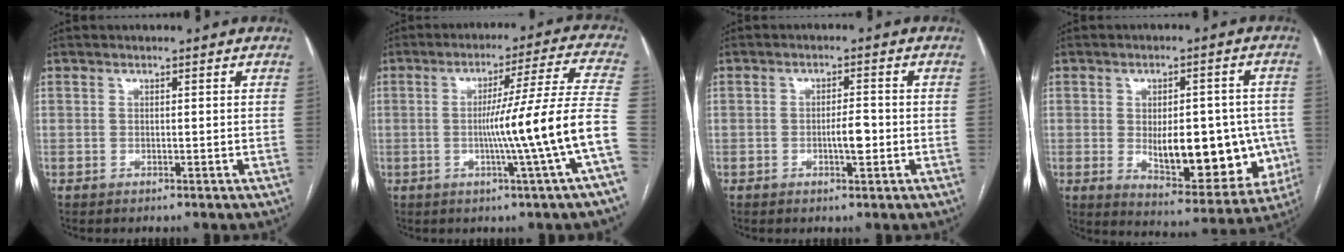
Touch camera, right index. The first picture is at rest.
{"total": 14.2, "force": [-3.3, -3.1, 13.4], "torque": [-0.190, 0.000, -0.053]}
{"total": 3.2, "force": [-0.8, 0.7, 3.0], "torque": [-0.050, 0.001, -0.010]}
{"total": 16.7, "force": [-2.2, 7.2, 14.9], "torque": [-0.190, 0.004, -0.003]}